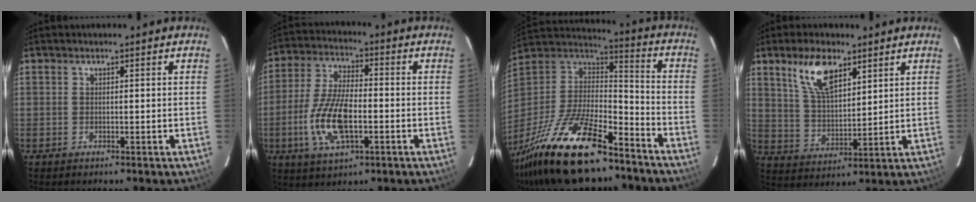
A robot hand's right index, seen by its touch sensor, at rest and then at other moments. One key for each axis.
{"total": 13.0, "fx": -3.8, "fy": 5.3, "fz": 11.2, "tx": -0.237, "ty": -0.002, "tz": -0.070}
{"total": 27.8, "fx": -19.1, "fy": 9.7, "fz": 17.8, "tx": -0.358, "ty": -0.027, "tz": -0.319}
{"total": 10.0, "fx": 5.9, "fy": 4.3, "fz": 6.9, "tx": -0.130, "ty": 0.011, "tz": 0.120}